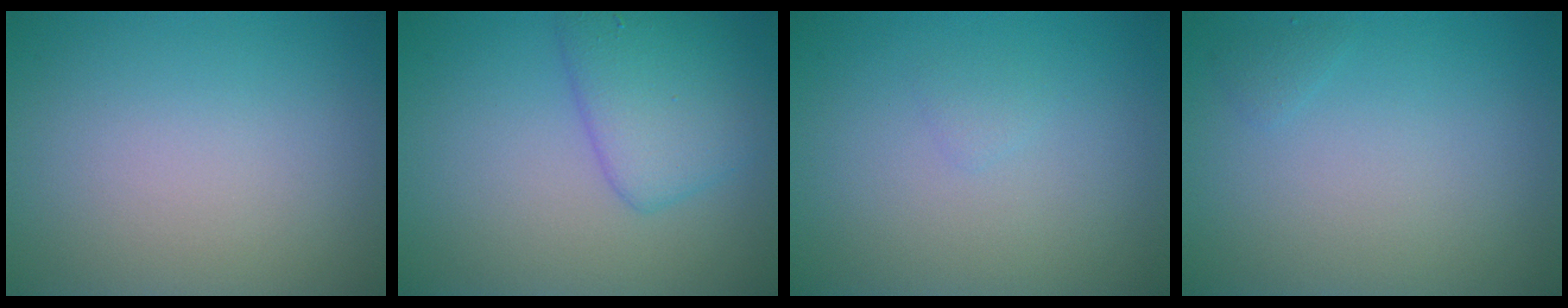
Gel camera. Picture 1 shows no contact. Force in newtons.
{"total": 4.1, "press": 4.1, "slide": 0.3}
{"total": 0.6, "press": 0.6, "slide": 0.1}
{"total": 0.5, "press": 0.5, "slide": 0.1}